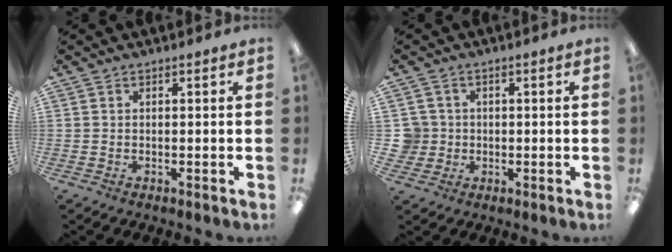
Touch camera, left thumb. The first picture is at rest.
{"total": 4.8, "force": [0.3, 4.7, 0.8], "torque": [-0.032, 0.011, 0.007]}